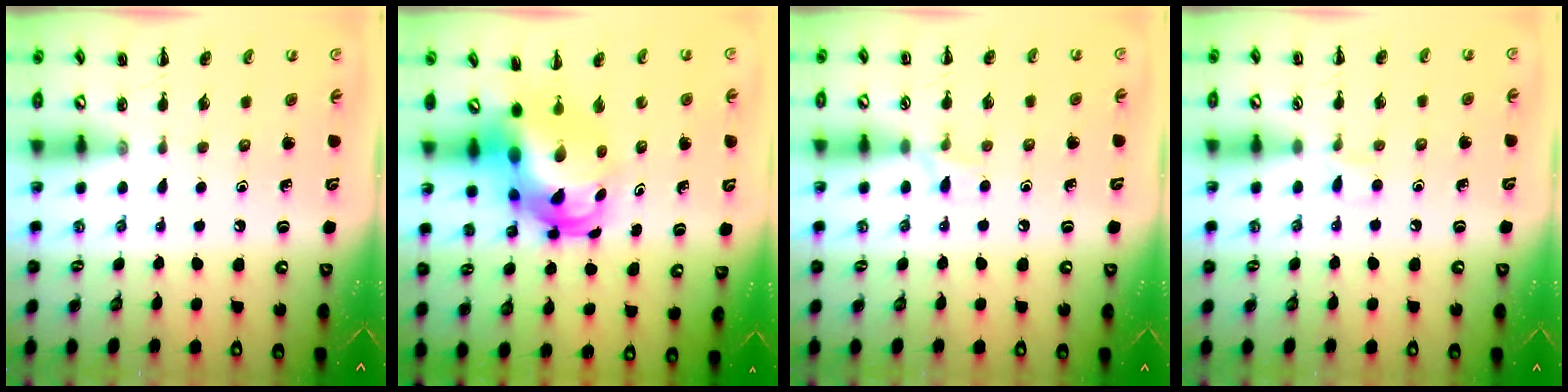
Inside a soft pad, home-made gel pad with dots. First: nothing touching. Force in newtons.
{"total": 7.7, "press": 7.4, "slide": 2.3}
{"total": 4.9, "press": 4.5, "slide": 1.8}
{"total": 4.0, "press": 3.8, "slide": 1.4}